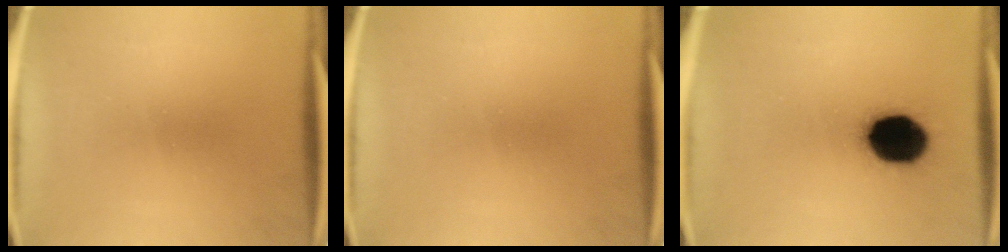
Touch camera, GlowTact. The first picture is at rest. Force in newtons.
{"total": 0.0}
{"total": 16.3}